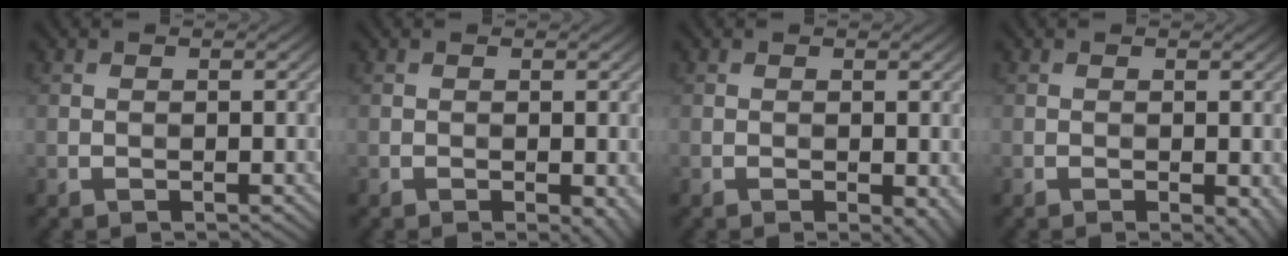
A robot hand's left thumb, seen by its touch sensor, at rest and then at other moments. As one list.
[{"total": 1.8, "force": [-0.7, 0.7, 1.5], "torque": [-0.020, -0.005, -0.005]}, {"total": 2.0, "force": [-0.7, 0.9, 1.6], "torque": [-0.019, -0.008, -0.005]}, {"total": 1.9, "force": [-0.7, 0.7, 1.6], "torque": [-0.021, -0.006, -0.005]}]